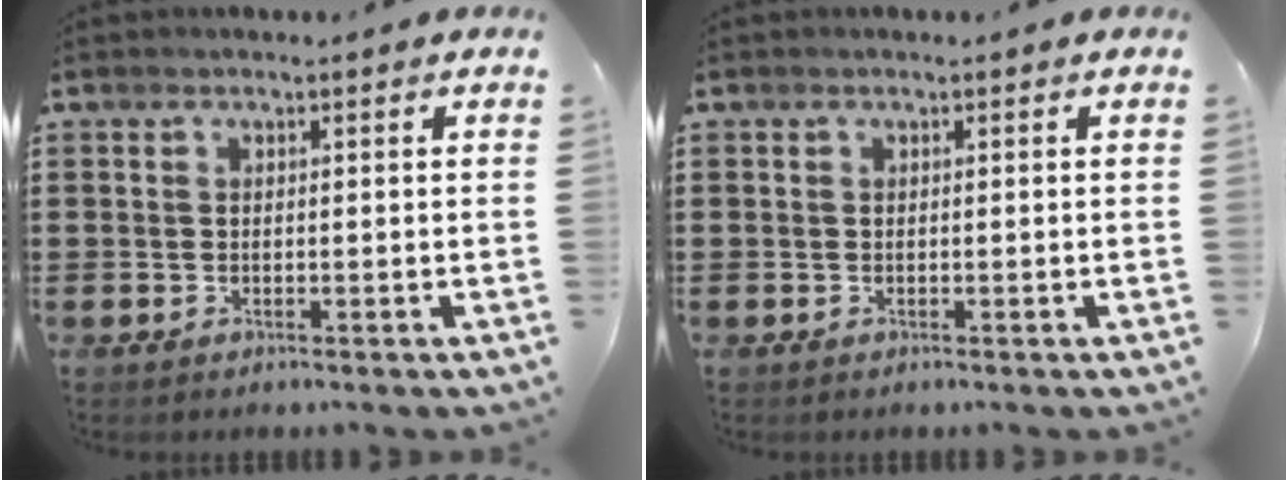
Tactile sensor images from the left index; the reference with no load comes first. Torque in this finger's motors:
{"motor_torque": [0.00, 0.00, 0.00, 0.00]}